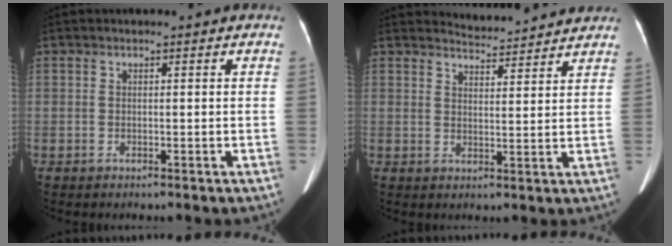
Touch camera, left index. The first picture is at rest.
{"total": 6.2, "force": [6.2, 0.4, 0.2], "torque": [-0.012, 0.011, 0.079]}